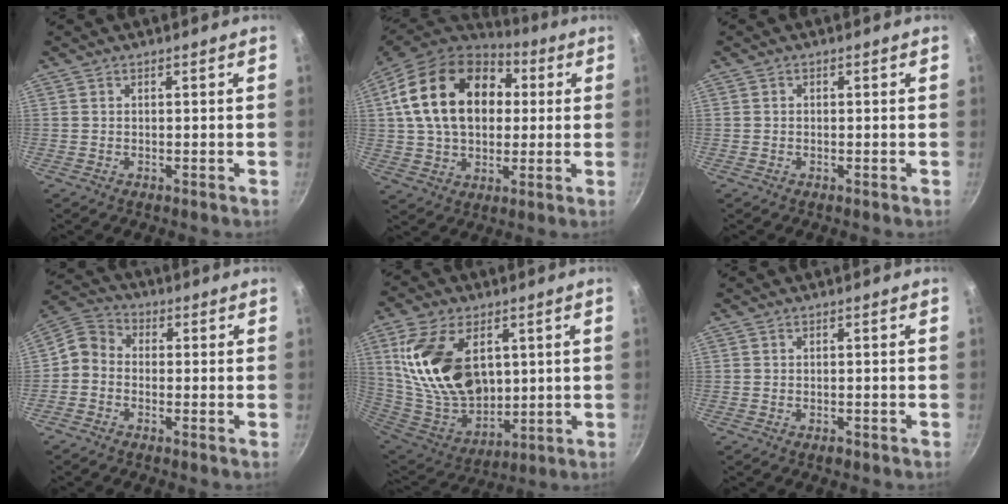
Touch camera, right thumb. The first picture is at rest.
{"total": 23.3, "force": [5.2, 16.1, 16.0], "torque": [-0.260, 0.019, 0.083]}
{"total": 0.6, "force": [-0.1, 0.5, 0.3], "torque": [-0.005, 0.004, -0.002]}
{"total": 5.4, "force": [-1.6, 4.4, 2.7], "torque": [-0.045, 0.033, -0.051]}
{"total": 21.8, "force": [5.8, 13.9, 15.7], "torque": [-0.272, -0.035, 0.126]}
{"total": 1.0, "force": [-0.7, 0.5, 0.7], "torque": [-0.013, 0.005, -0.006]}